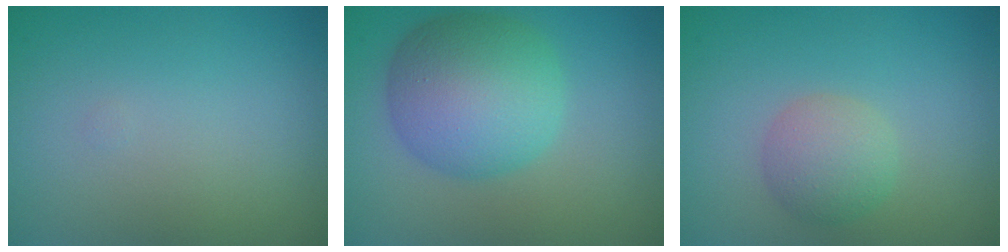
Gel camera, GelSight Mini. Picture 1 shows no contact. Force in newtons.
{"total": 8.0, "press": 8.0, "slide": 0.1}
{"total": 2.9, "press": 2.9, "slide": 0.0}